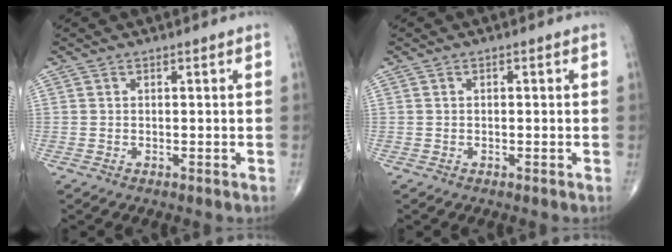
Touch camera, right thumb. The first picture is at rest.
{"total": 0.5, "force": [0.0, 0.2, 0.5], "torque": [-0.009, 0.001, 0.001]}